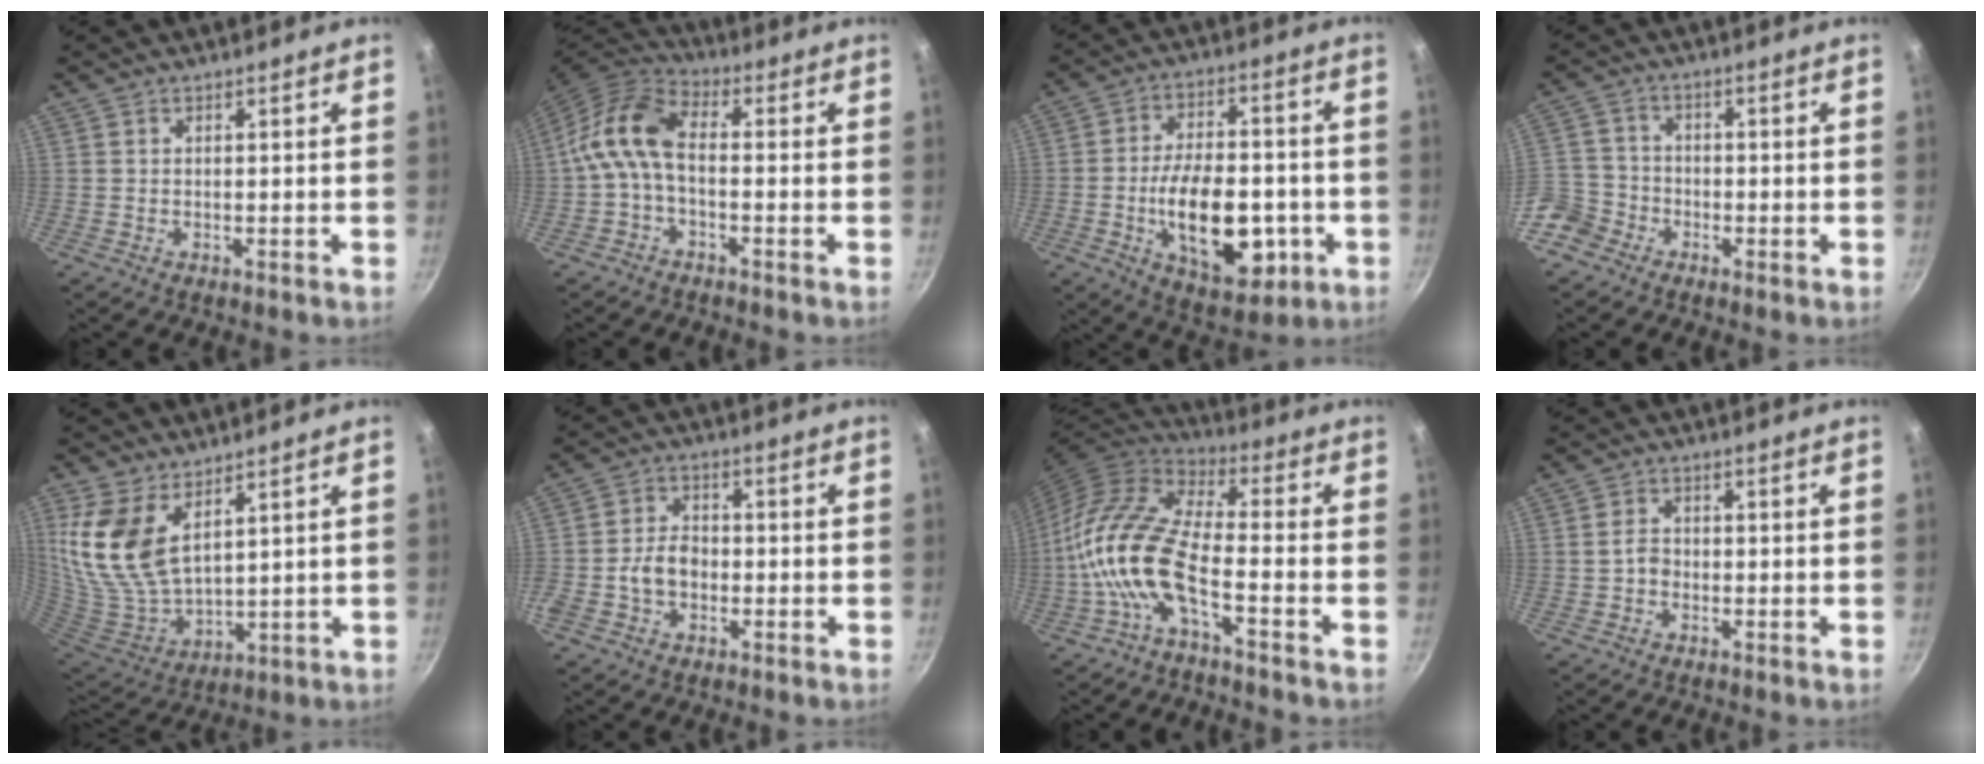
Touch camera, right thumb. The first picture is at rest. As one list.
[{"total": 9.9, "force": [-1.4, 5.4, 8.2], "torque": [-0.169, 0.039, -0.046]}, {"total": 18.5, "force": [-4.4, 10.2, 14.7], "torque": [-0.202, 0.015, -0.058]}, {"total": 7.3, "force": [-4.4, 5.5, 1.9], "torque": [-0.017, 0.046, -0.096]}, {"total": 14.5, "force": [6.8, 7.8, 10.2], "torque": [-0.207, -0.050, 0.153]}, {"total": 6.2, "force": [-1.8, 4.6, 3.7], "torque": [-0.052, 0.024, -0.041]}, {"total": 14.6, "force": [-5.0, 5.5, 12.5], "torque": [-0.251, 0.046, -0.117]}, {"total": 2.4, "force": [-0.7, 1.9, 1.3], "torque": [-0.015, 0.015, -0.016]}]